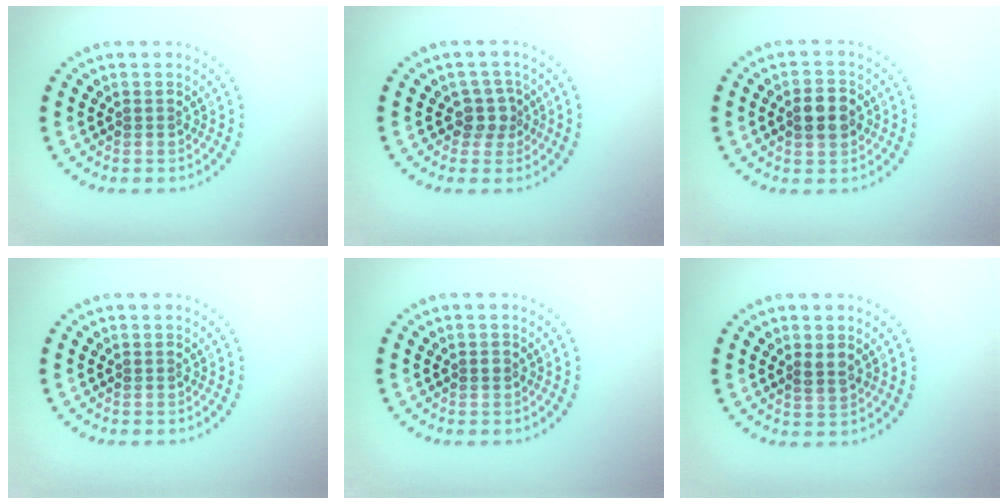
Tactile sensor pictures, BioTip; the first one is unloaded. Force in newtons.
{"total": 2.2, "press": 1.8, "slide": 1.3}
{"total": 3.7, "press": 3.7, "slide": 0.1}
{"total": 0.0}
{"total": 0.6, "press": 0.6, "slide": 0.1}
{"total": 1.4, "press": 1.3, "slide": 0.5}